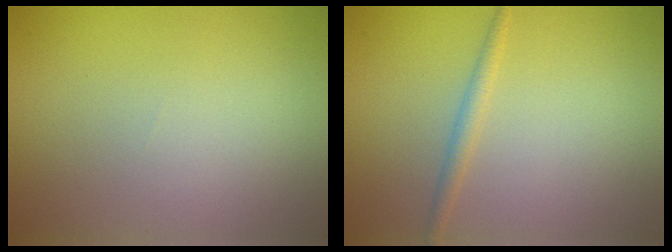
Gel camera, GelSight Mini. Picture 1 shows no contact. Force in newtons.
{"total": 1.3, "press": 1.3, "slide": 0.1}